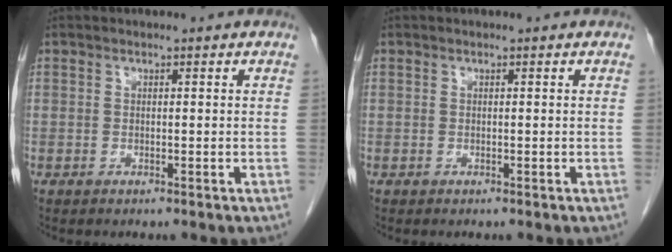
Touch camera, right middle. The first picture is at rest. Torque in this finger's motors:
{"motor_torque": [0.10, -0.13, -0.02, 0.00]}